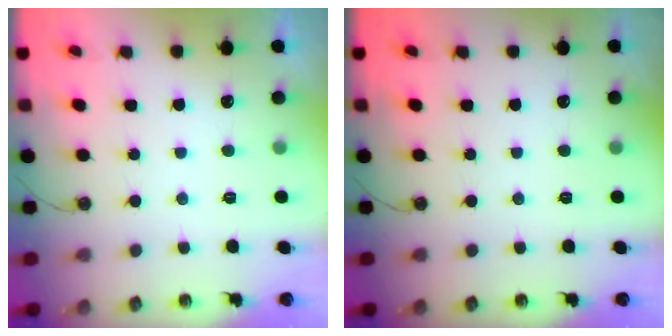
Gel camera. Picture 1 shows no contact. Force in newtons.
{"total": 0.0}